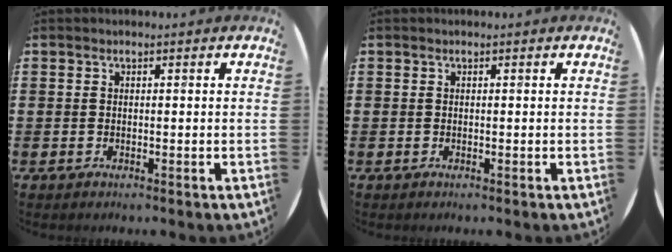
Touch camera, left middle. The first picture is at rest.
{"total": 0.0}